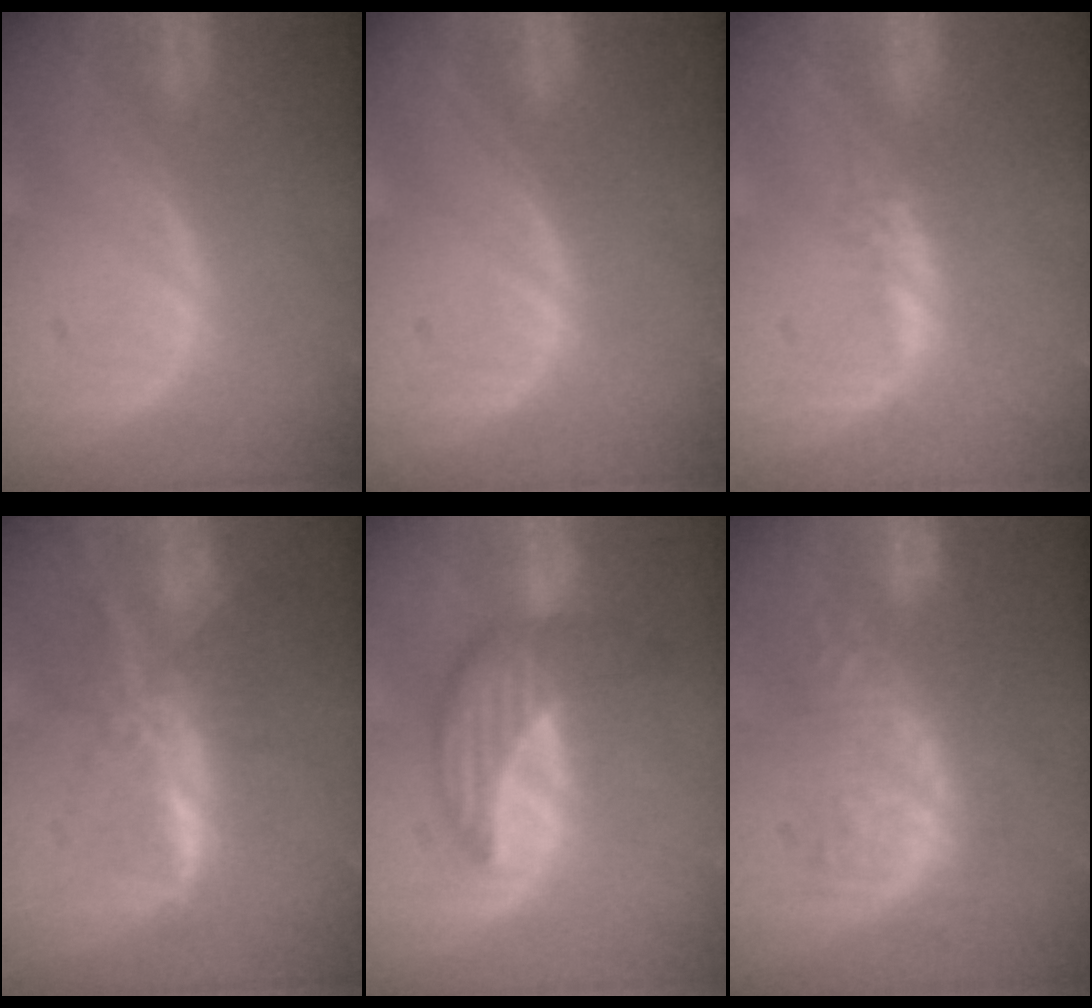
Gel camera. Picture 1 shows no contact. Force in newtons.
{"total": 0.0}
{"total": 1.3, "press": 1.2, "slide": 0.5}
{"total": 7.9, "press": 6.7, "slide": 4.3}
{"total": 7.0, "press": 6.9, "slide": 1.0}
{"total": 8.9, "press": 8.7, "slide": 1.9}